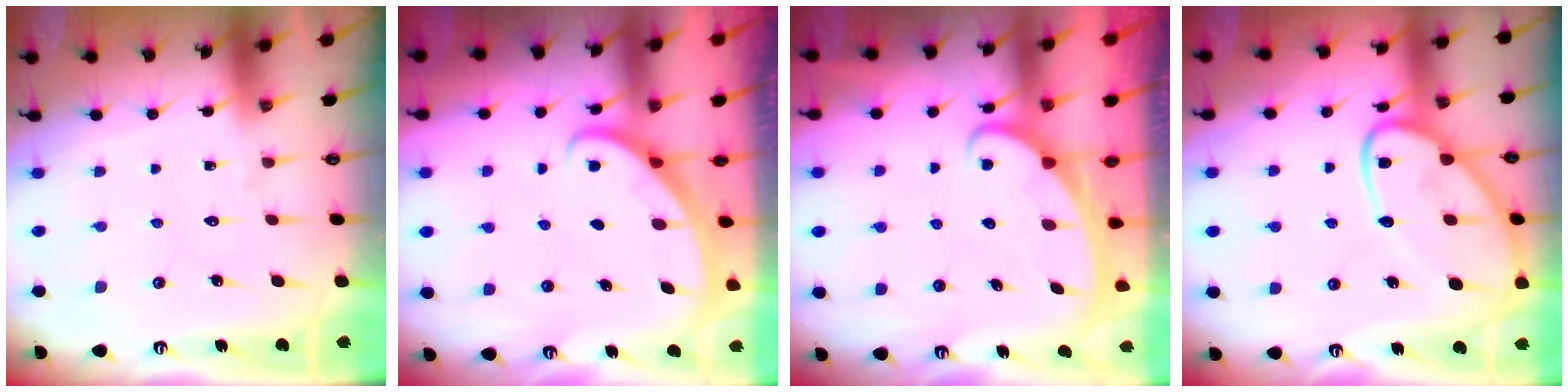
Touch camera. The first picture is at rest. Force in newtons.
{"total": 2.5, "press": 2.5, "slide": 0.1}
{"total": 2.5, "press": 2.5, "slide": 0.3}
{"total": 15.3, "press": 15.2, "slide": 1.2}